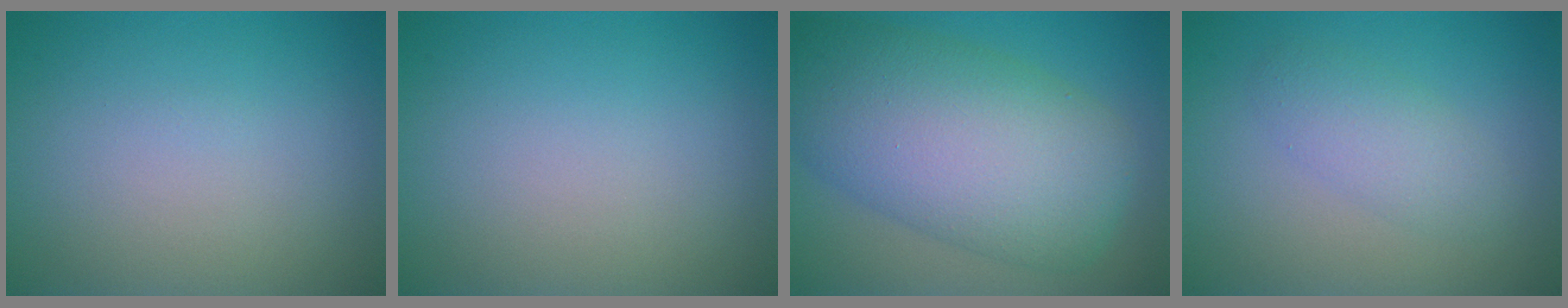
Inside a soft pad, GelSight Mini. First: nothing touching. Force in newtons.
{"total": 0.0}
{"total": 11.7, "press": 11.7, "slide": 0.3}
{"total": 2.5, "press": 2.5, "slide": 0.1}